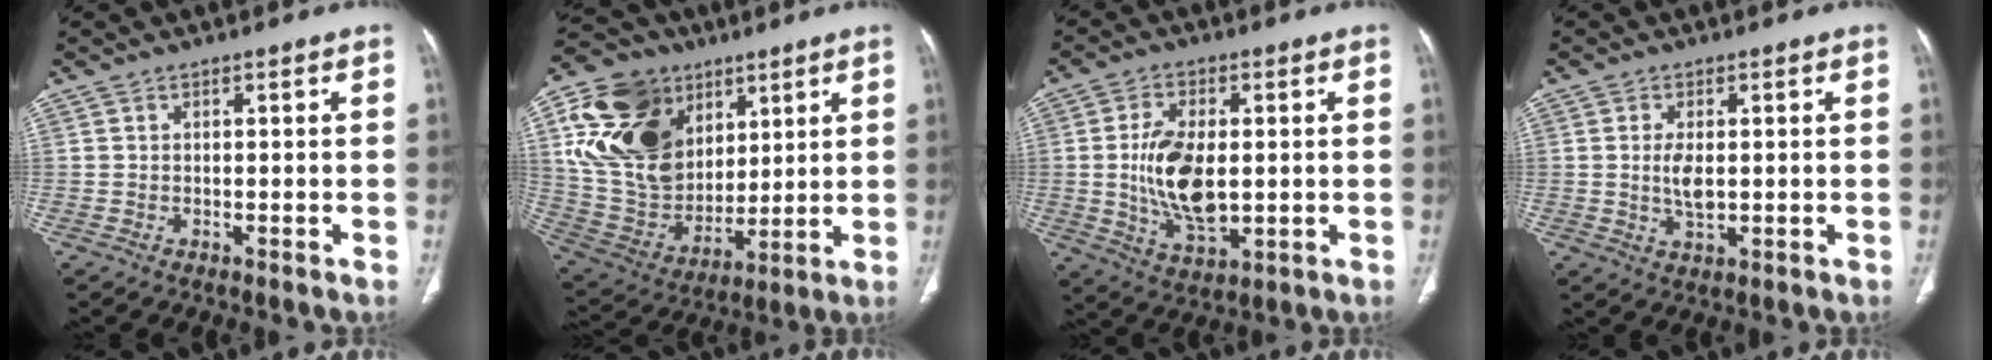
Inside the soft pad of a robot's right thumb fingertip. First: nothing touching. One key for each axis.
{"total": 24.2, "fx": 8.8, "fy": 17.6, "fz": 14.1, "tx": -0.250, "ty": -0.013, "tz": 0.173}
{"total": 12.3, "fx": 0.0, "fy": 6.5, "fz": 10.4, "tx": -0.191, "ty": -0.010, "tz": 0.010}
{"total": 4.2, "fx": 0.2, "fy": 2.0, "fz": 3.7, "tx": -0.073, "ty": -0.007, "tz": 0.007}